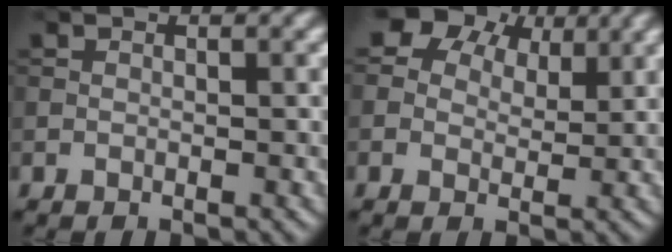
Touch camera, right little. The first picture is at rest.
{"total": 8.5, "force": [5.3, 5.5, 3.7], "torque": [-0.073, 0.017, 0.077]}